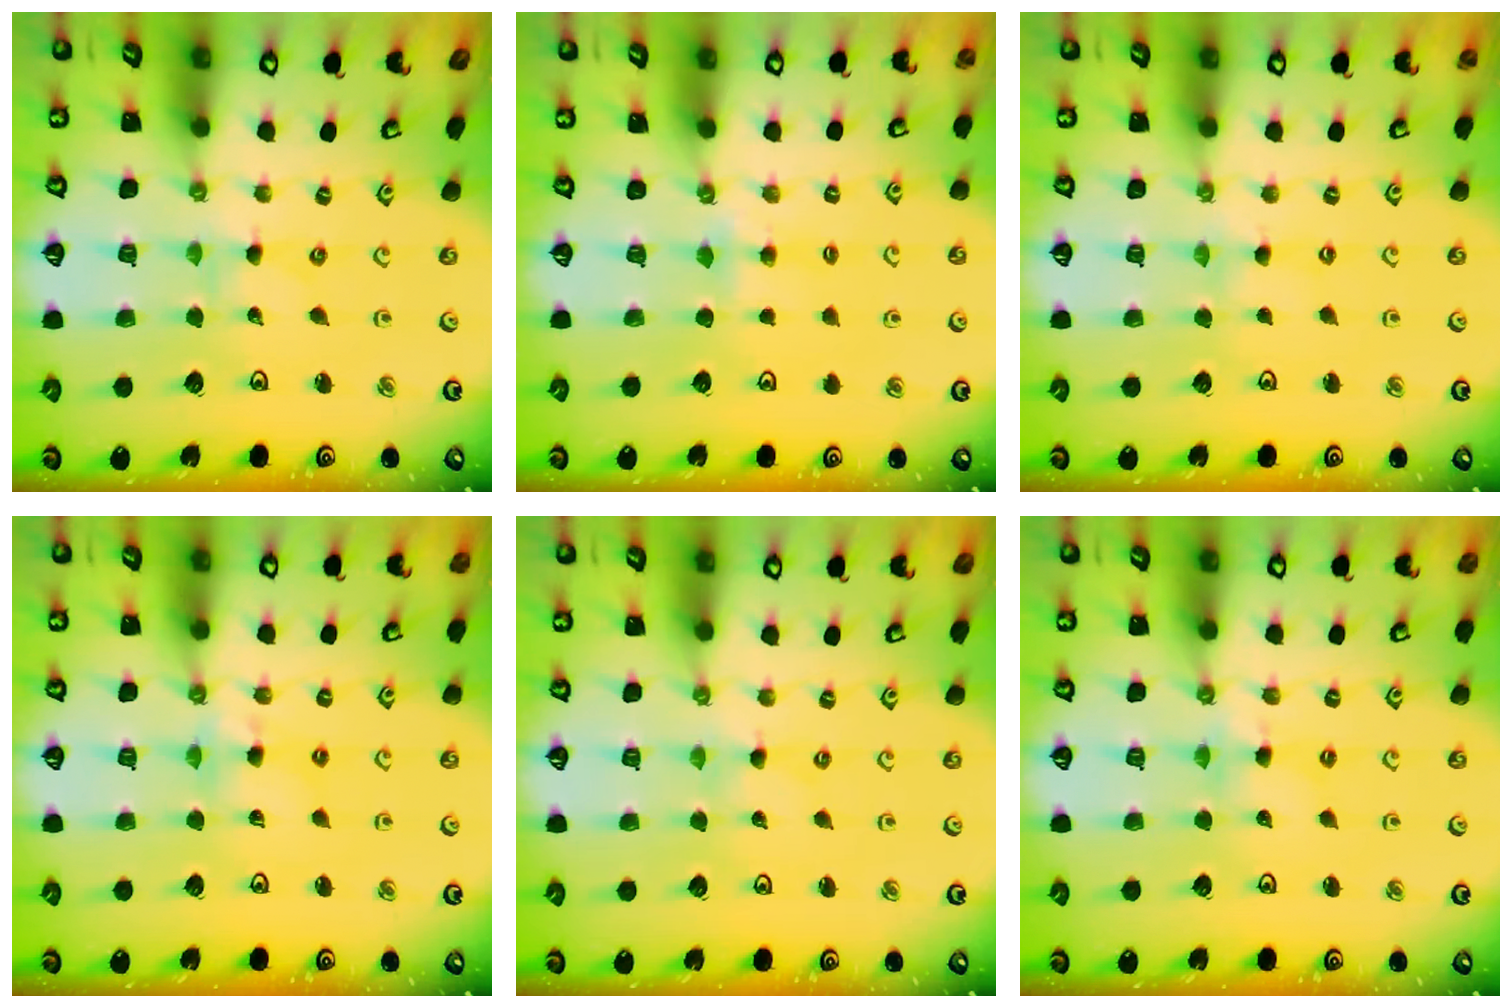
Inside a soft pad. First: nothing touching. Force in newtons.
{"total": 3.7, "press": 3.7, "slide": 0.4}
{"total": 0.7, "press": 0.7, "slide": 0.1}
{"total": 5.6, "press": 5.6, "slide": 0.5}
{"total": 0.0}
{"total": 3.3, "press": 3.3, "slide": 0.3}